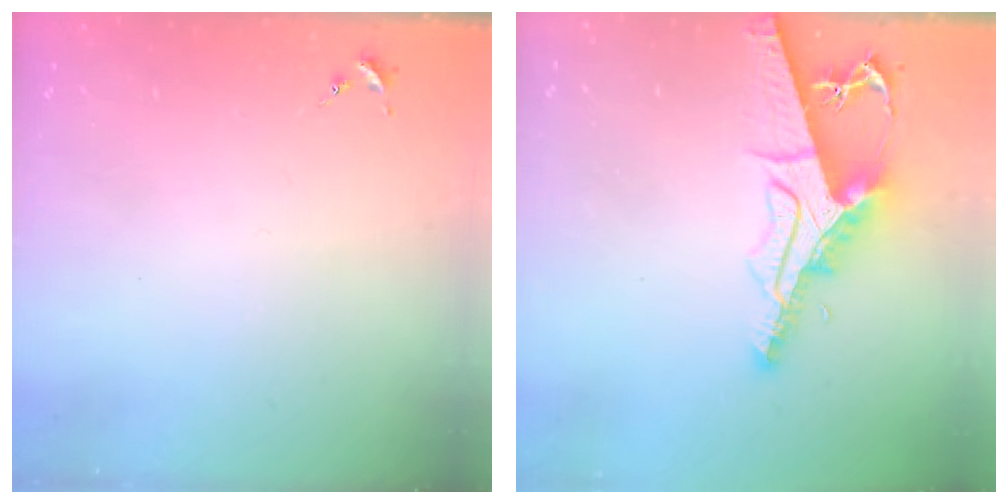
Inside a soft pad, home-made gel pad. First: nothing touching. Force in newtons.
{"total": 12.6, "press": 12.5, "slide": 1.1}